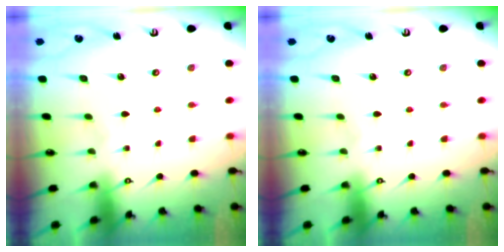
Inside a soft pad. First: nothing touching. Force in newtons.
{"total": 0.0}